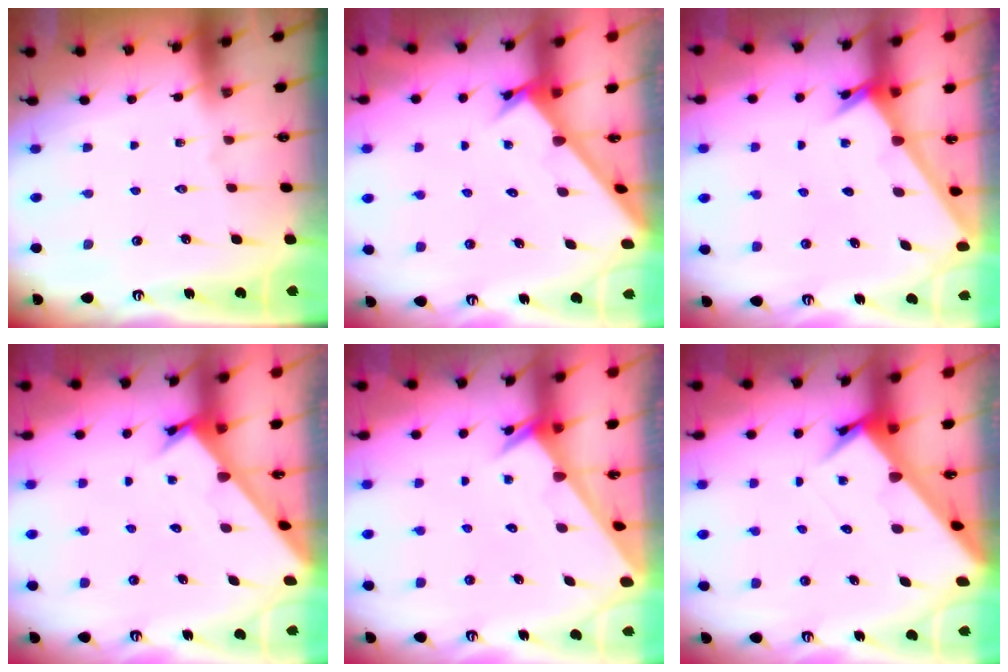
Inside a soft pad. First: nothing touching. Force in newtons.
{"total": 2.6, "press": 2.6, "slide": 0.3}
{"total": 2.4, "press": 2.4, "slide": 0.2}
{"total": 2.1, "press": 2.1, "slide": 0.1}
{"total": 2.3, "press": 2.3, "slide": 0.1}
{"total": 4.3, "press": 4.3, "slide": 0.2}